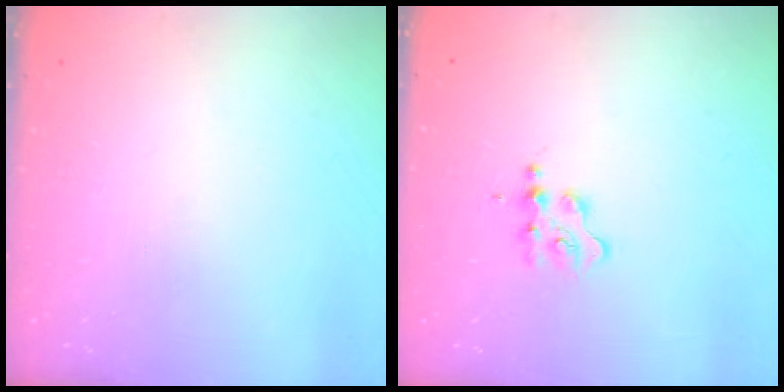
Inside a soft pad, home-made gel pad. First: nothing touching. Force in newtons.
{"total": 2.4, "press": 2.4, "slide": 0.3}